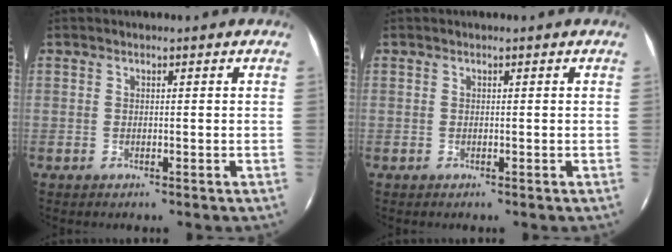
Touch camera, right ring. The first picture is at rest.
{"total": 0.0}